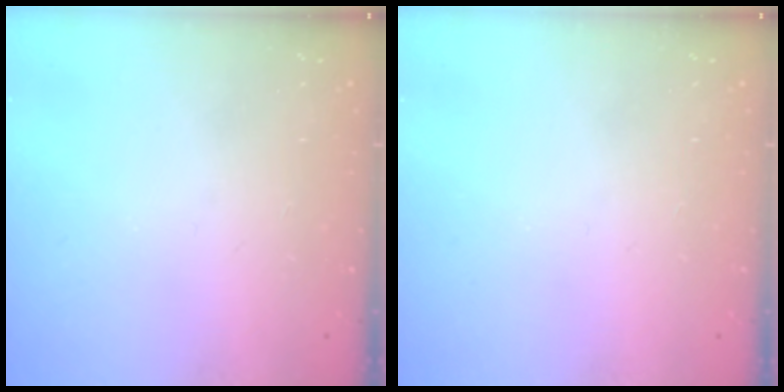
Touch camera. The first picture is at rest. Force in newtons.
{"total": 0.0}